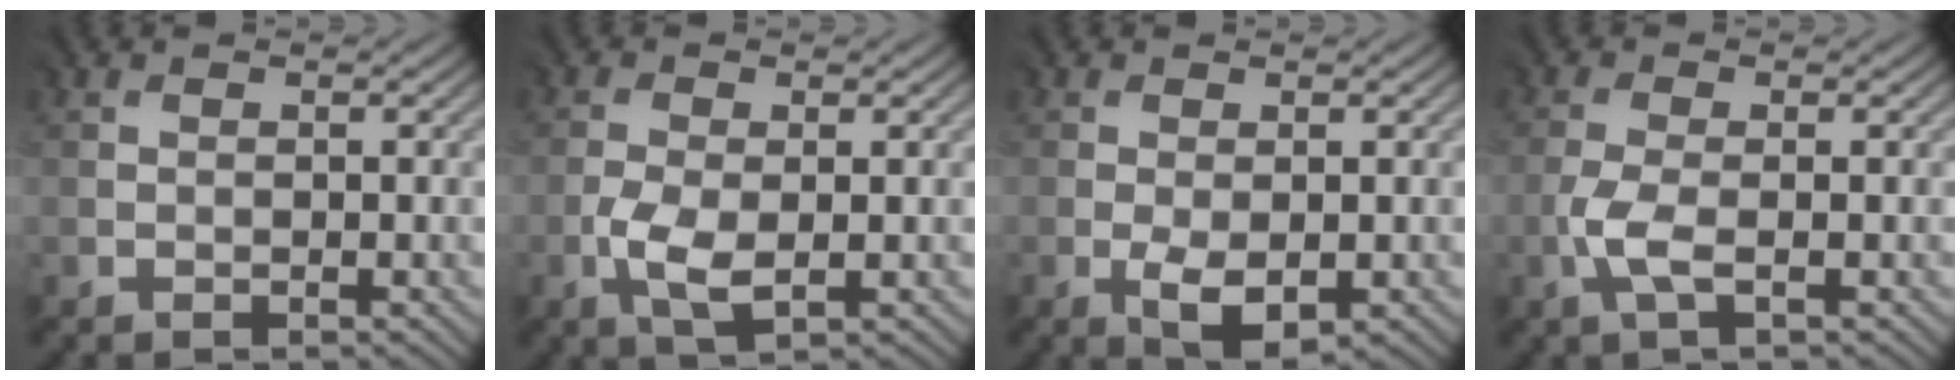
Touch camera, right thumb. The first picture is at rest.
{"total": 3.4, "force": [-1.2, 1.4, 2.9], "torque": [-0.073, -0.005, -0.022]}
{"total": 3.3, "force": [-1.1, 1.6, 2.6], "torque": [-0.057, -0.007, -0.015]}
{"total": 2.5, "force": [-1.2, 0.4, 2.1], "torque": [-0.058, 0.001, -0.030]}